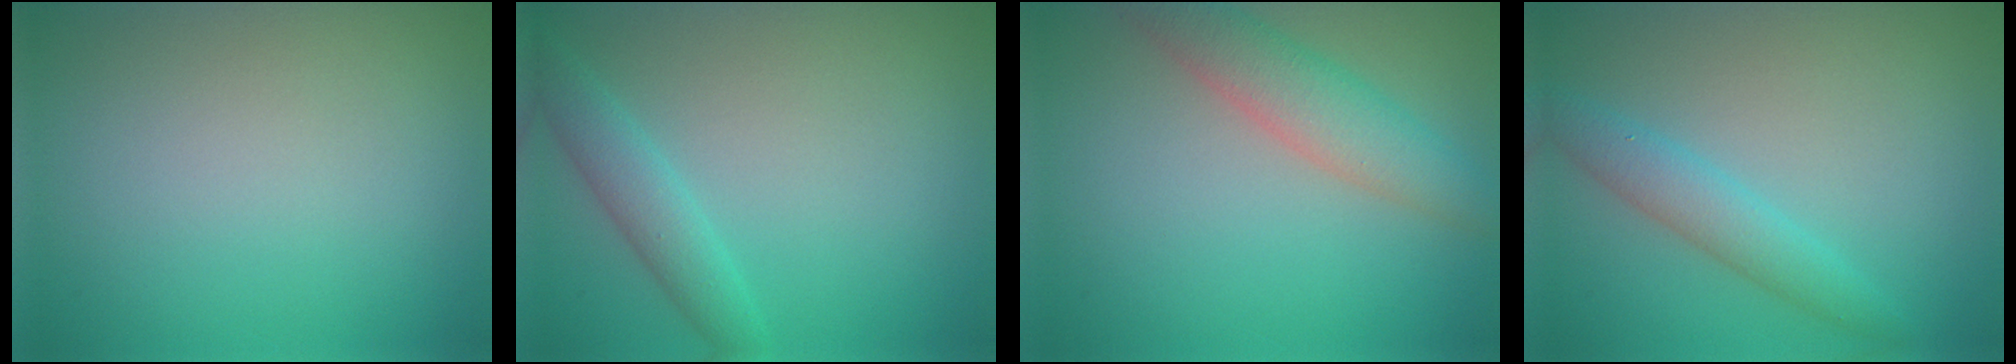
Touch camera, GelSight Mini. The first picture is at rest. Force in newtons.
{"total": 2.8, "press": 2.8, "slide": 0.2}
{"total": 4.5, "press": 4.4, "slide": 0.4}
{"total": 2.9, "press": 2.9, "slide": 0.0}